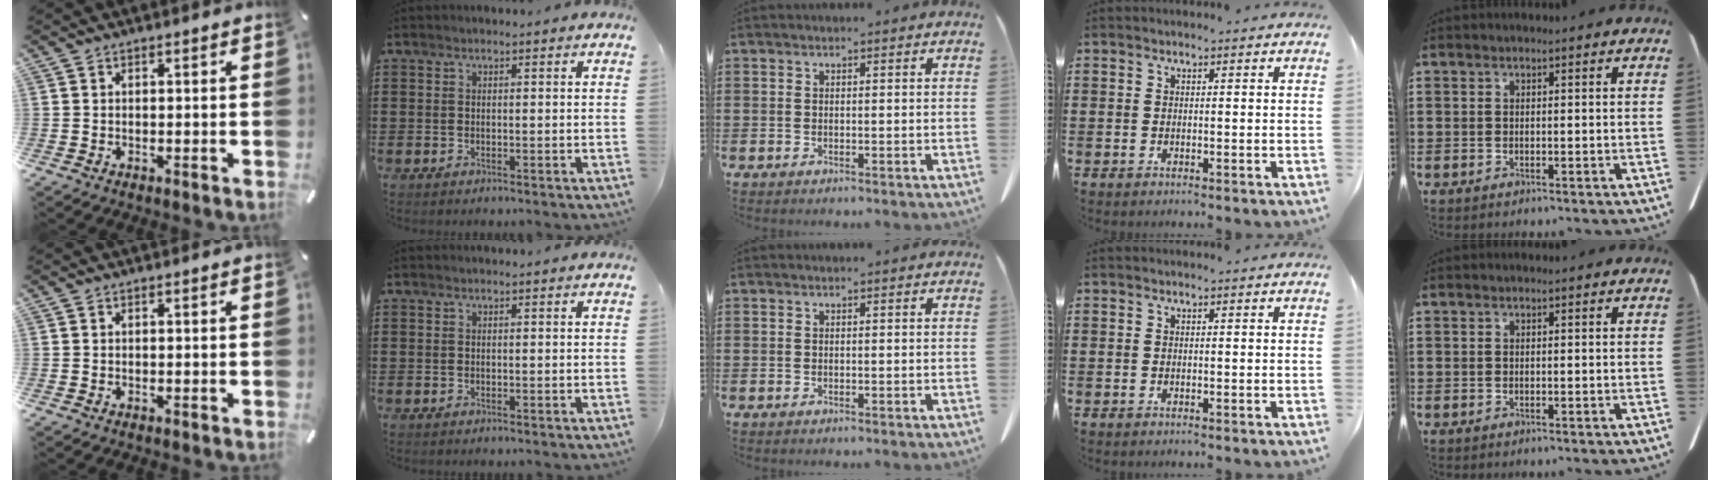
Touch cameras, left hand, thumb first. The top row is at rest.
{}